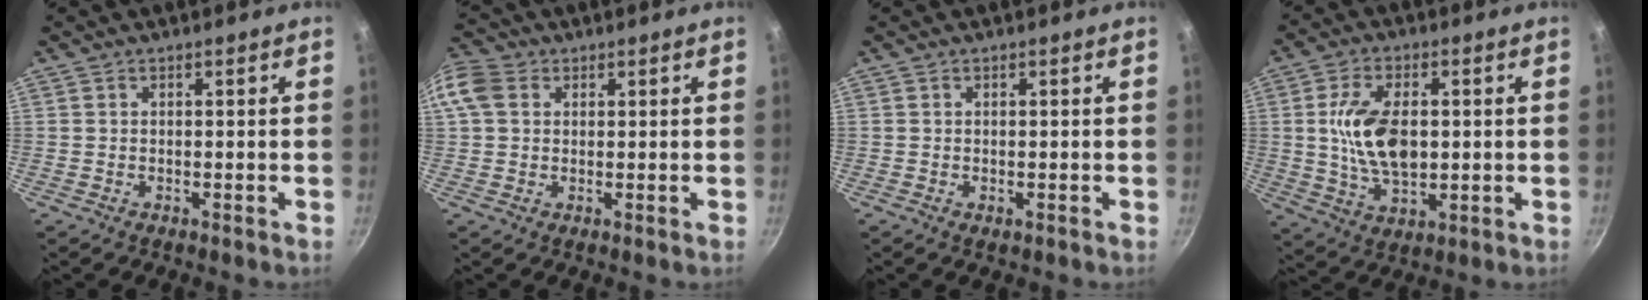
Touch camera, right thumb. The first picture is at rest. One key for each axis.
{"total": 6.7, "fx": 1.8, "fy": 5.1, "fz": 3.9, "tx": -0.076, "ty": 0.011, "tz": 0.023}
{"total": 0.9, "fx": -0.2, "fy": 0.5, "fz": 0.7, "tx": -0.012, "ty": -0.002, "tz": -0.001}
{"total": 12.4, "fx": 0.9, "fy": 7.0, "fz": 10.2, "tx": -0.174, "ty": 0.000, "tz": 0.018}